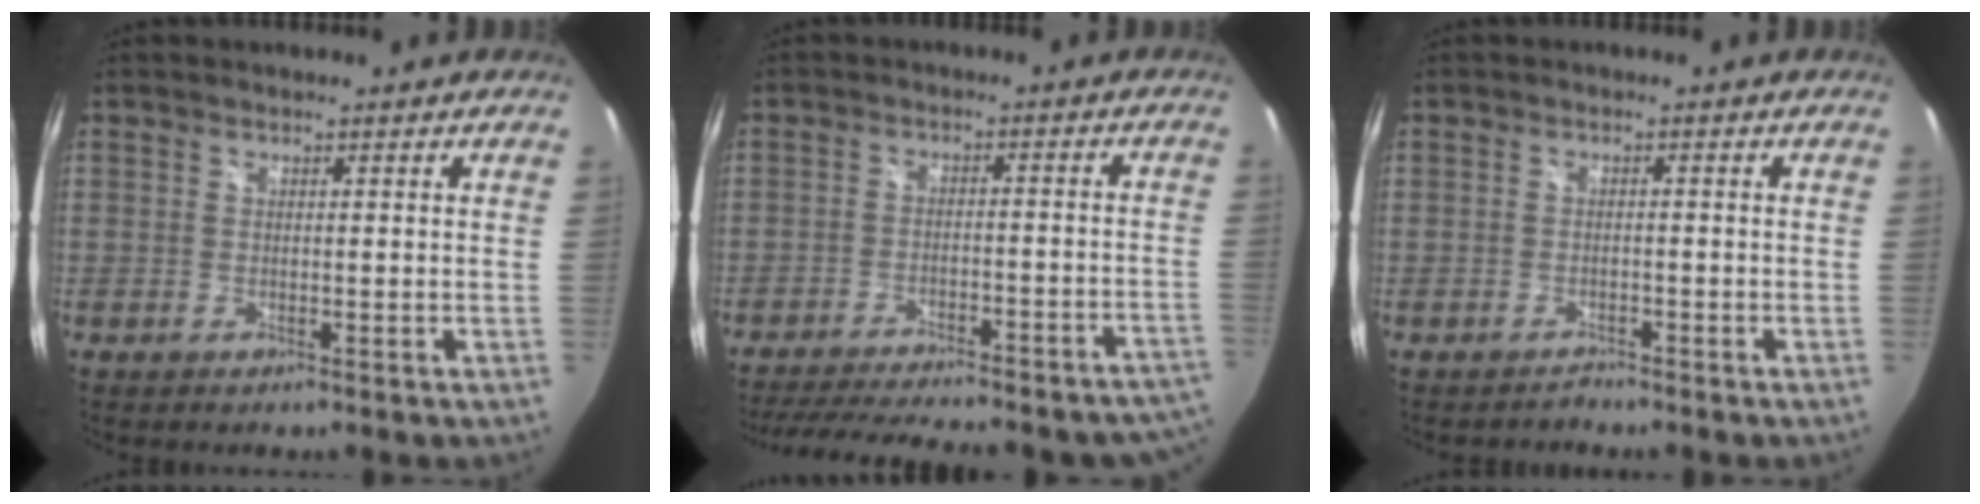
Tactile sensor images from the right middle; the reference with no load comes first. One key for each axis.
{"total": 25.3, "fx": -21.7, "fy": 6.3, "fz": 11.4, "tx": -0.187, "ty": -0.014, "tz": -0.274}
{"total": 1.3, "fx": -1.2, "fy": 0.3, "fz": -0.3, "tx": 0.002, "ty": 0.002, "tz": -0.021}